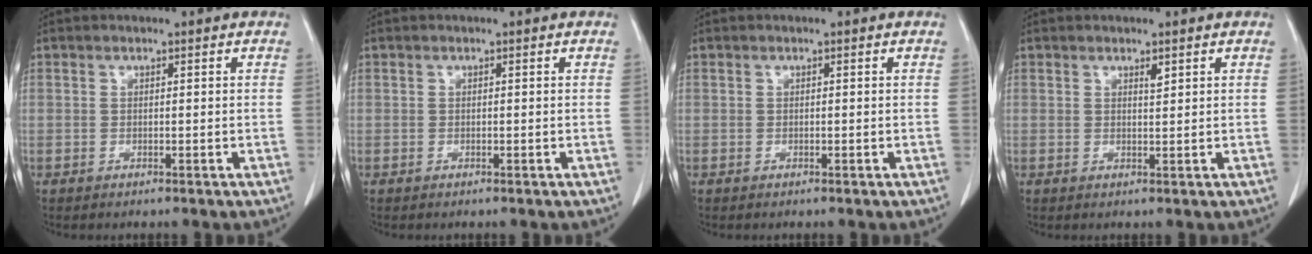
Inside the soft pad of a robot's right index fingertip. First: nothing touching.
{"total": 0.0}
{"total": 0.0}
{"total": 1.0, "force": [0.7, 0.2, 0.7], "torque": [-0.015, -0.006, 0.012]}